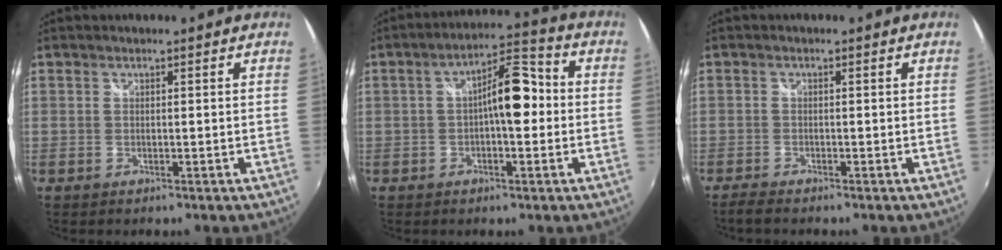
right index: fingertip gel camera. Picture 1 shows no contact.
{"total": 8.7, "force": [-0.5, 3.0, 8.1], "torque": [-0.128, 0.025, -0.011]}
{"total": 2.5, "force": [-2.3, 0.4, 1.0], "torque": [-0.028, -0.011, -0.044]}